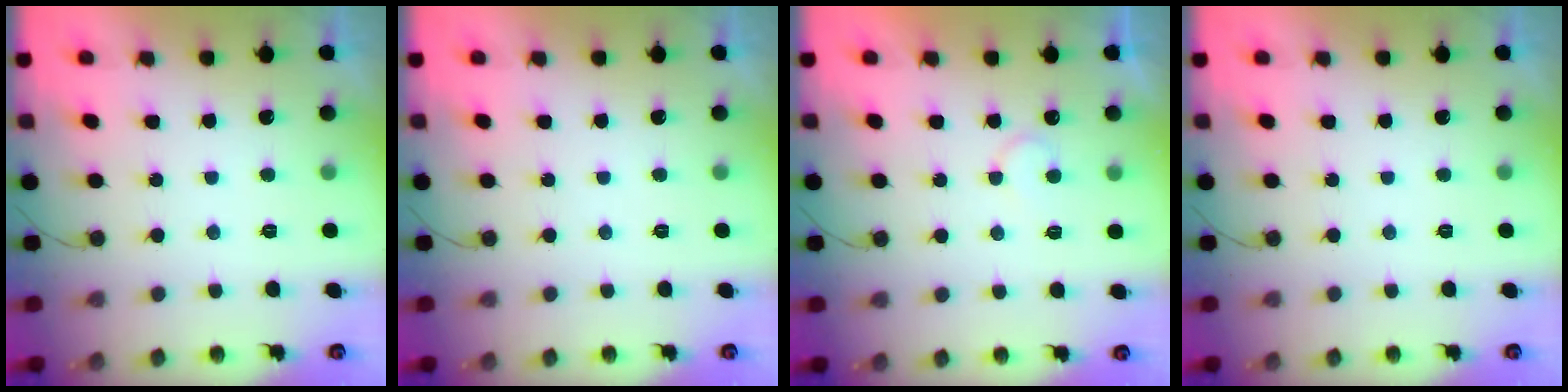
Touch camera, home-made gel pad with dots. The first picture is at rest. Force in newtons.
{"total": 0.0}
{"total": 6.0, "press": 6.0, "slide": 0.6}
{"total": 0.0}